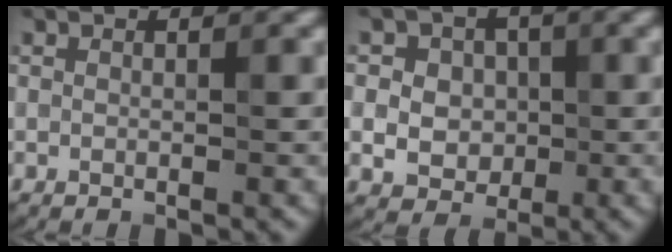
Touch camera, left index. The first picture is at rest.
{"total": 6.1, "force": [0.9, 5.3, 2.9], "torque": [-0.032, 0.026, -0.004]}